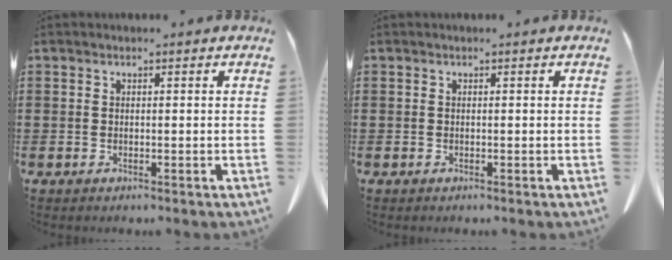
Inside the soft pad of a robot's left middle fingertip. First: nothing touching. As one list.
[{"total": 0.0}]